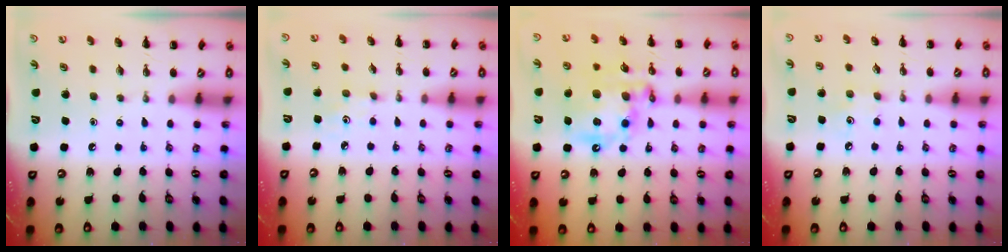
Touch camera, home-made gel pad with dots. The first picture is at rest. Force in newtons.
{"total": 2.2, "press": 2.1, "slide": 0.7}
{"total": 17.5, "press": 17.1, "slide": 3.7}
{"total": 3.7, "press": 3.6, "slide": 0.9}